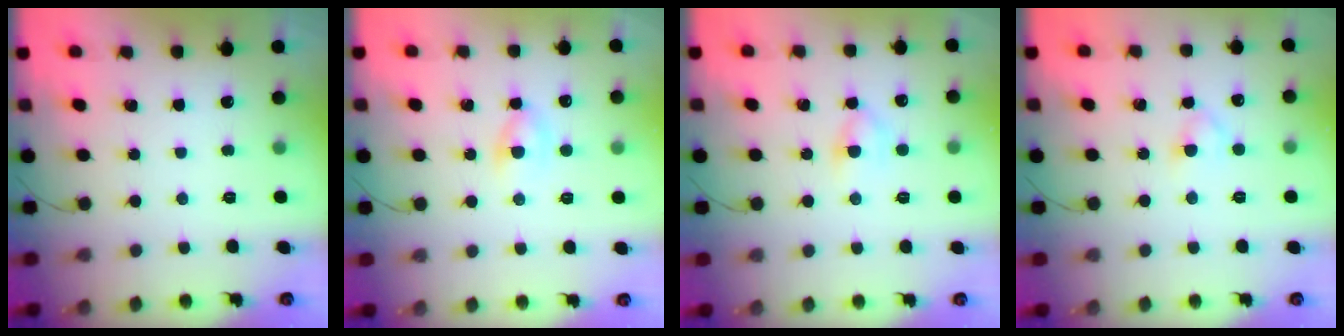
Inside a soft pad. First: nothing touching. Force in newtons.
{"total": 4.3, "press": 4.1, "slide": 1.4}
{"total": 5.2, "press": 5.0, "slide": 1.3}
{"total": 2.5, "press": 2.2, "slide": 1.1}